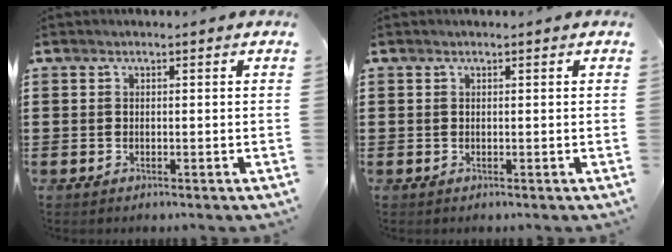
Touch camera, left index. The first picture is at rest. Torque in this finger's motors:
{"motor_torque": [-0.07, 0.29, -0.03, -0.02]}